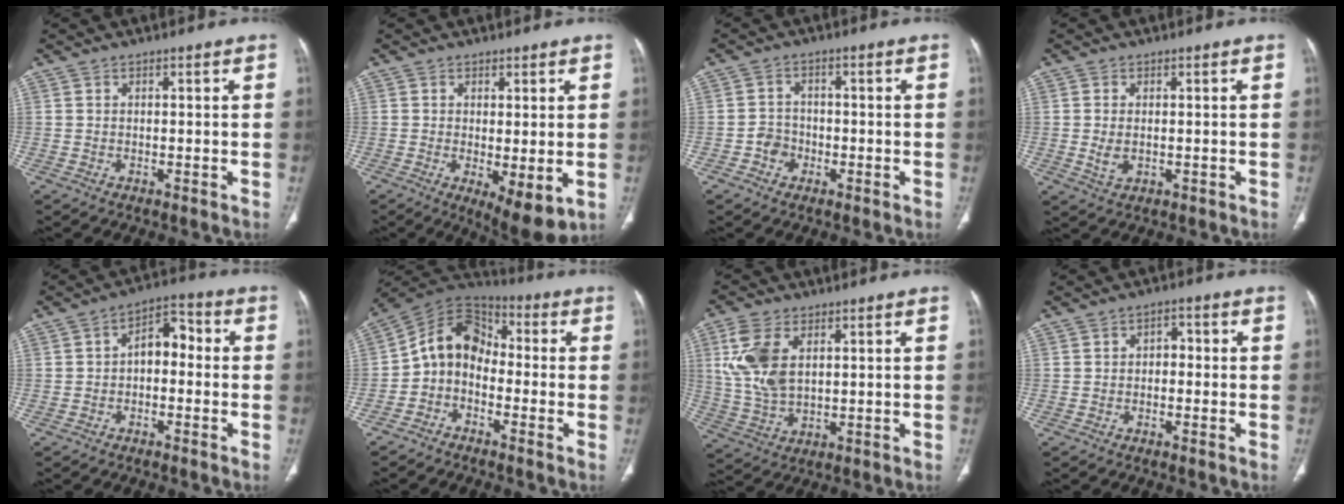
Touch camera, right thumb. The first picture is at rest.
{"total": 7.3, "force": [-1.3, 2.5, 6.8], "torque": [-0.104, -0.026, -0.013]}
{"total": 3.5, "force": [-1.4, 3.0, 1.2], "torque": [-0.003, 0.013, -0.031]}
{"total": 3.2, "force": [-0.2, 1.9, 2.5], "torque": [-0.054, -0.007, 0.001]}
{"total": 6.7, "force": [-0.5, 4.3, 5.1], "torque": [-0.058, 0.034, -0.021]}
{"total": 10.2, "force": [-2.3, 7.7, 6.3], "torque": [-0.095, 0.062, -0.060]}
{"total": 10.3, "force": [2.9, 5.8, 8.0], "torque": [-0.174, -0.004, 0.064]}
{"total": 2.4, "force": [-0.4, 1.7, 1.6], "torque": [-0.008, 0.013, -0.015]}